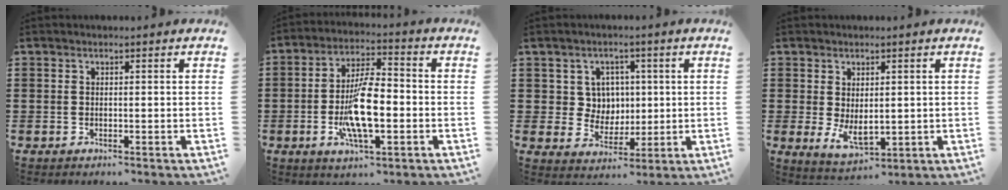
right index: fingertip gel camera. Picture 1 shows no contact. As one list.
[{"total": 10.9, "force": [-2.4, 3.8, 9.9], "torque": [-0.203, -0.007, -0.044]}, {"total": 5.4, "force": [1.3, 5.0, 1.6], "torque": [-0.049, 0.015, 0.021]}, {"total": 4.2, "force": [0.2, 2.4, 3.5], "torque": [-0.063, 0.000, 0.002]}]